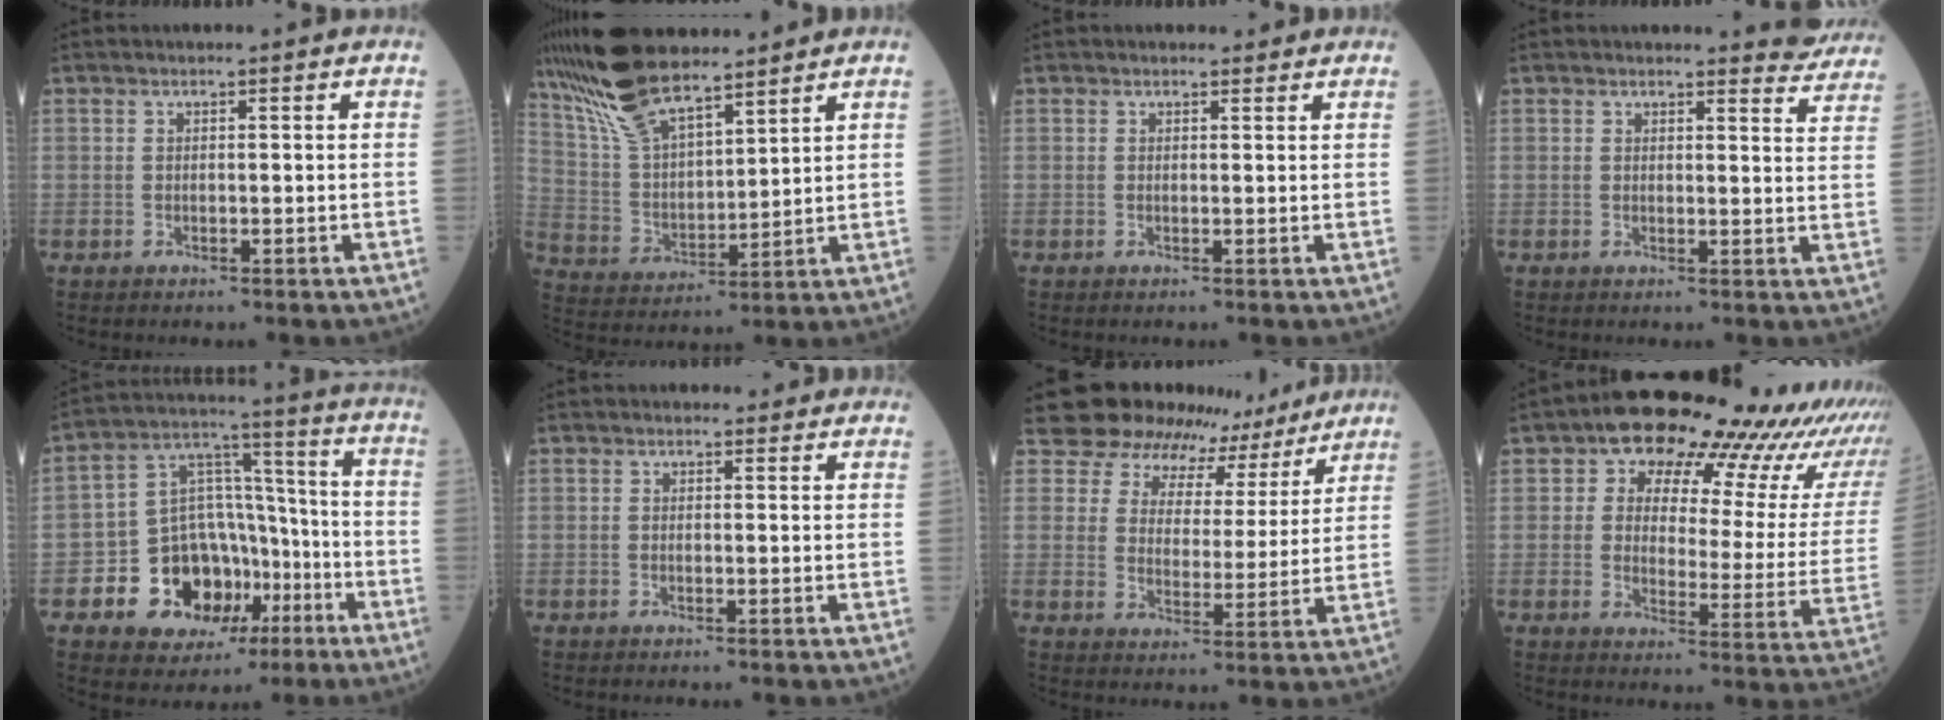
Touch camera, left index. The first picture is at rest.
{"total": 14.4, "force": [11.8, 3.5, 7.5], "torque": [-0.157, 0.015, 0.232]}
{"total": 1.5, "force": [1.3, 0.7, 0.0], "torque": [-0.004, 0.003, 0.011]}
{"total": 5.7, "force": [5.7, 0.8, -0.1], "torque": [0.015, -0.034, 0.040]}
{"total": 14.4, "force": [-5.8, 10.6, 7.8], "torque": [-0.133, 0.033, -0.082]}
{"total": 1.5, "force": [1.1, 0.9, 0.0], "torque": [0.001, 0.001, 0.002]}
{"total": 11.2, "force": [9.9, 5.1, 0.4], "torque": [0.002, 0.000, 0.116]}
{"total": 19.3, "force": [14.7, 7.0, 10.3], "torque": [-0.114, -0.002, 0.154]}